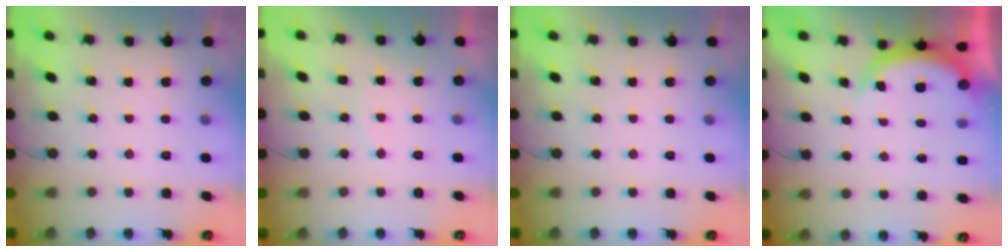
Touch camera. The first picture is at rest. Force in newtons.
{"total": 4.2, "press": 4.2, "slide": 0.3}
{"total": 0.0}
{"total": 4.9, "press": 4.8, "slide": 0.8}